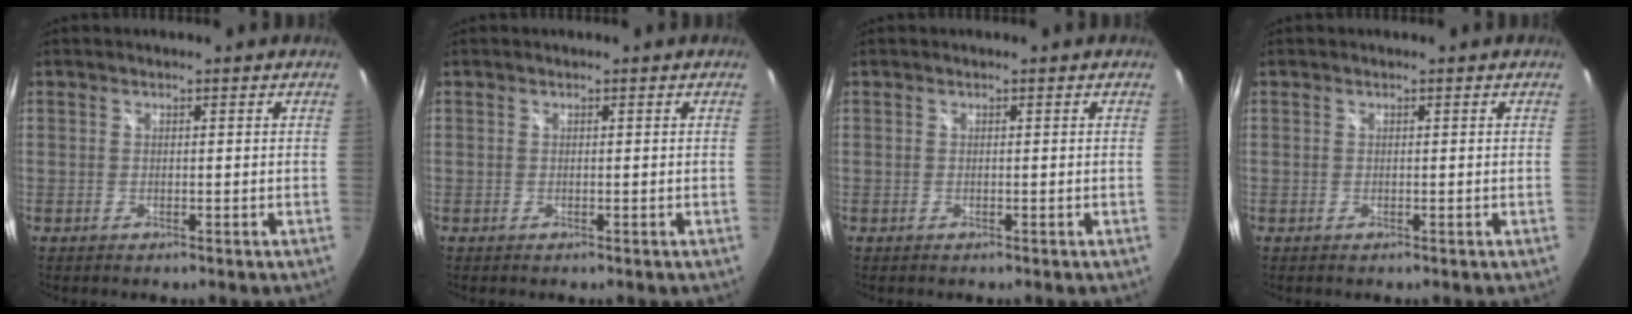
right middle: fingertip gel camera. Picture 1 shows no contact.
{"total": 0.0}
{"total": 0.0}
{"total": 0.0}